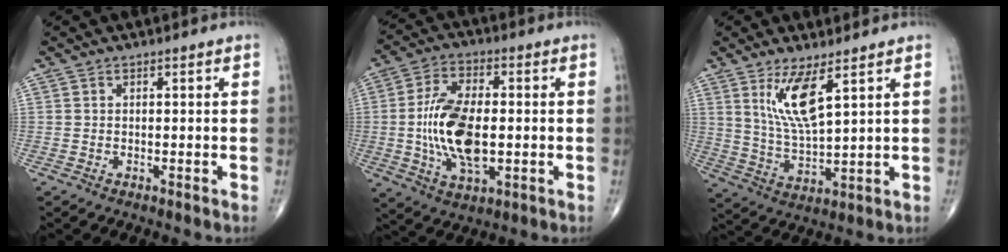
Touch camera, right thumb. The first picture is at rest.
{"total": 14.8, "force": [-1.1, 7.4, 12.8], "torque": [-0.243, 0.002, -0.019]}
{"total": 9.2, "force": [4.5, 2.2, 7.7], "torque": [-0.153, -0.039, 0.101]}